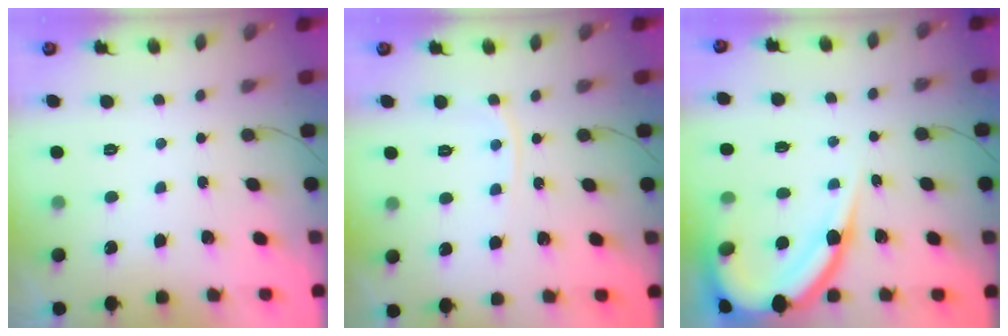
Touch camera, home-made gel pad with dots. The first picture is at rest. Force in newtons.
{"total": 4.5, "press": 4.5, "slide": 0.6}
{"total": 12.9, "press": 12.8, "slide": 1.3}